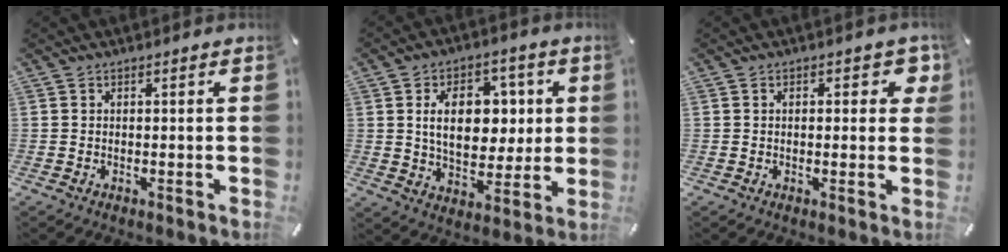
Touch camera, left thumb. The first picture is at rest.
{"total": 14.3, "force": [2.7, 9.9, 9.9], "torque": [-0.162, 0.000, 0.045]}
{"total": 3.6, "force": [1.2, 2.1, 2.6], "torque": [-0.024, -0.002, 0.011]}